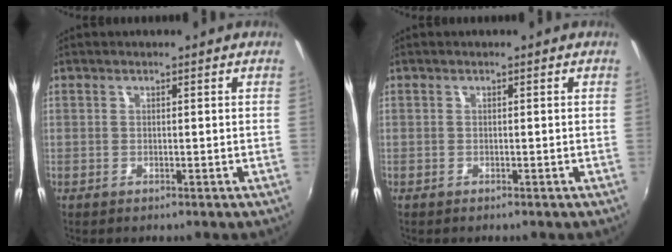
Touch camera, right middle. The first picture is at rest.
{"total": 0.0}